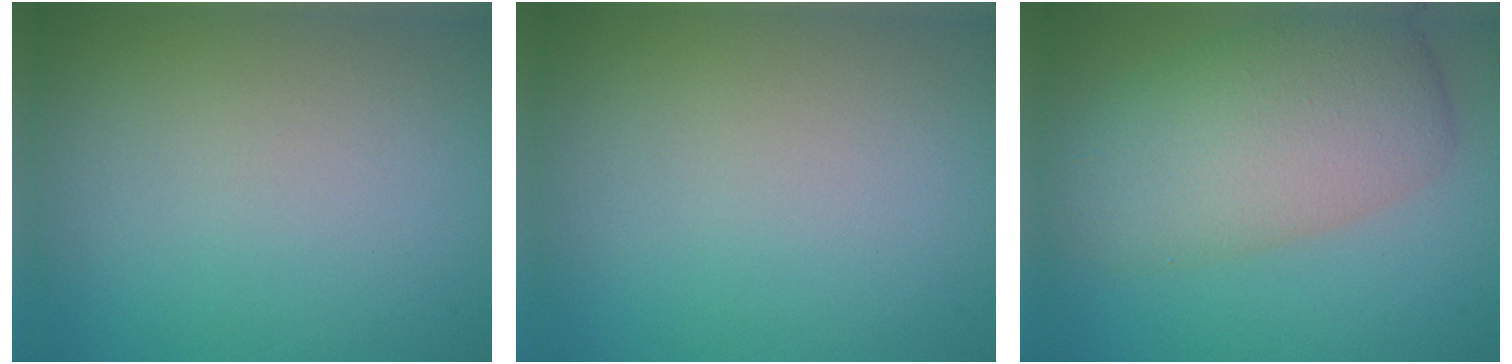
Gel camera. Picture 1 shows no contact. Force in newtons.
{"total": 0.0}
{"total": 7.7, "press": 7.7, "slide": 0.7}